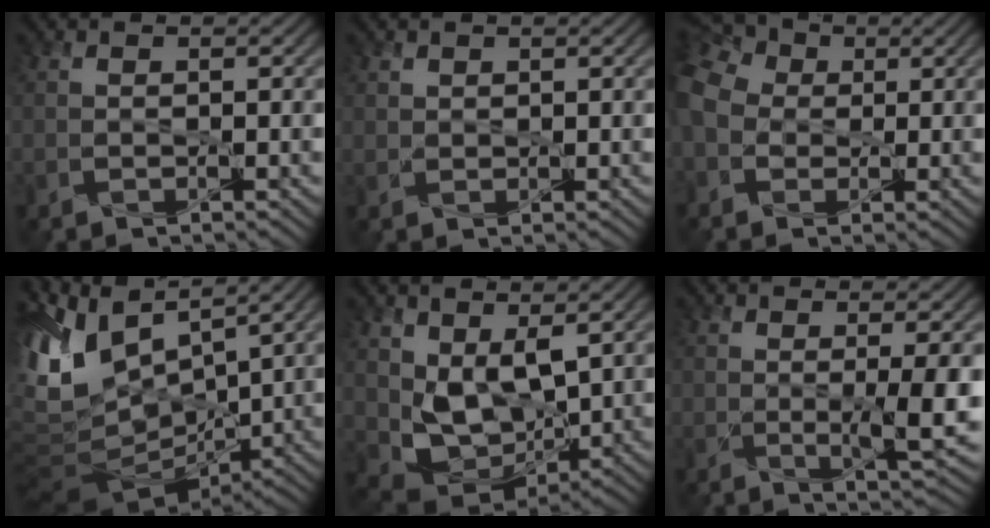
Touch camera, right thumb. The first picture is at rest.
{"total": 1.1, "force": [0.9, 0.7, 0.2], "torque": [-0.005, -0.002, 0.020]}
{"total": 9.8, "force": [-0.6, 8.0, 5.7], "torque": [-0.180, -0.004, -0.023]}
{"total": 12.2, "force": [4.3, 6.1, 9.7], "torque": [-0.238, 0.008, 0.092]}
{"total": 7.6, "force": [1.6, 4.8, 5.6], "torque": [-0.125, -0.021, 0.037]}
{"total": 4.4, "force": [0.1, 0.5, 4.4], "torque": [-0.080, -0.008, 0.007]}